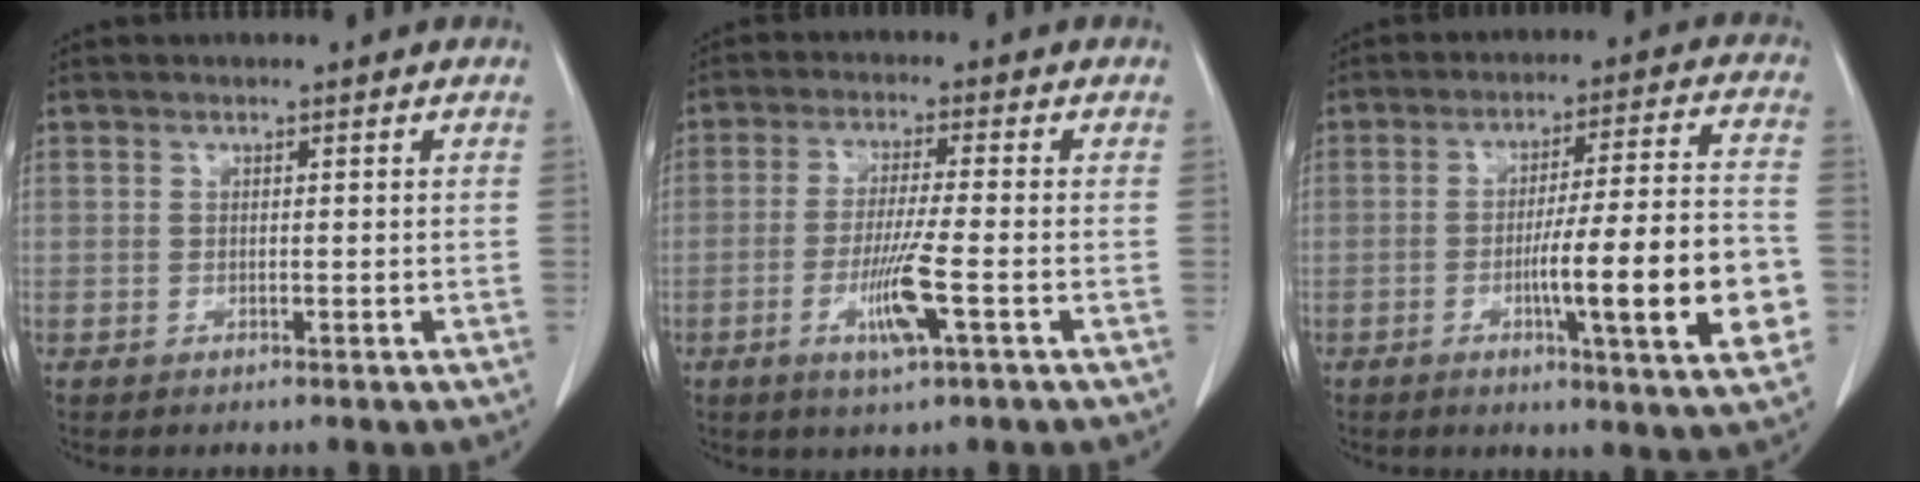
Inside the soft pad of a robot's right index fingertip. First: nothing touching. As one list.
[{"total": 7.0, "force": [-2.5, -0.2, 6.5], "torque": [-0.123, -0.013, -0.046]}, {"total": 16.9, "force": [-4.3, 0.6, 16.3], "torque": [-0.206, 0.002, -0.058]}]